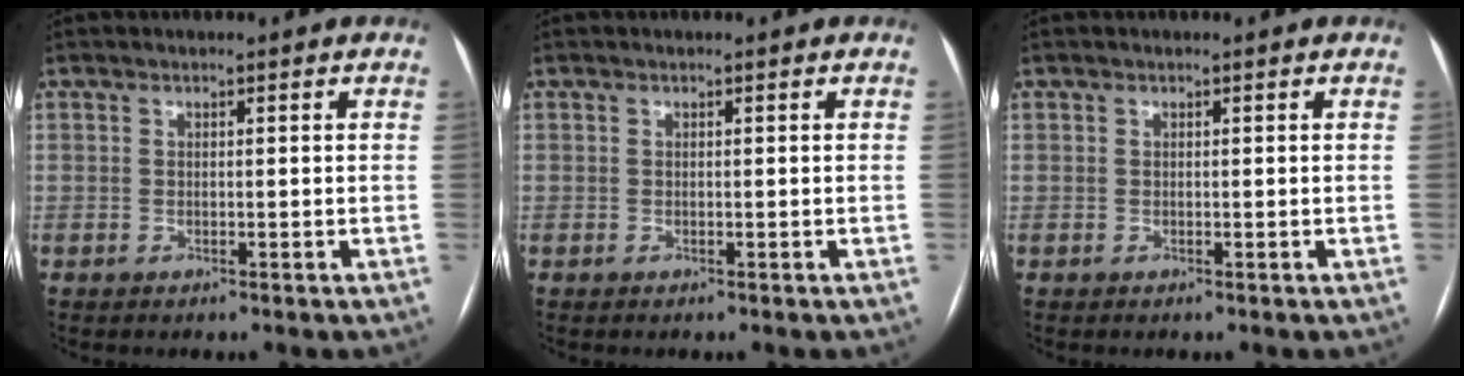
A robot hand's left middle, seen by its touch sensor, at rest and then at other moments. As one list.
[{"total": 0.0}, {"total": 0.0}]